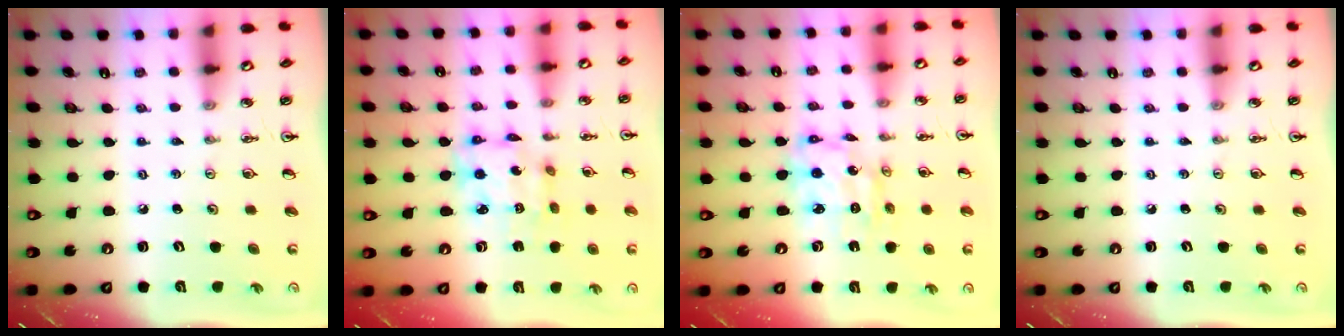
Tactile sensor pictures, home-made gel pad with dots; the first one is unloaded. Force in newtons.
{"total": 9.5, "press": 9.5, "slide": 0.6}
{"total": 10.1, "press": 10.0, "slide": 0.9}
{"total": 0.0}